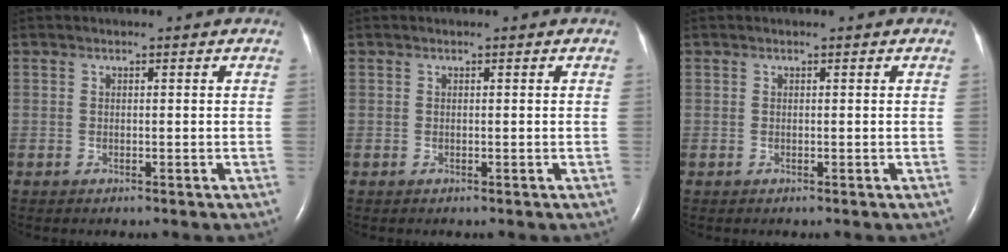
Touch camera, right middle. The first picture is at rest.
{"total": 0.0}
{"total": 0.0}